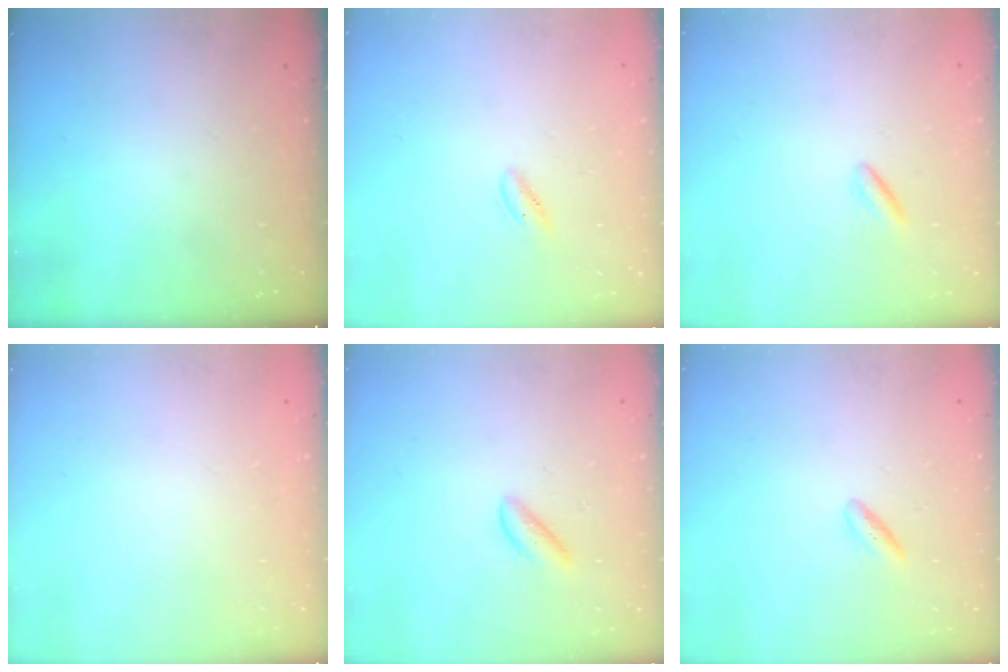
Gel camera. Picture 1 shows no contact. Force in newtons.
{"total": 2.1, "press": 2.0, "slide": 0.7}
{"total": 0.9, "press": 0.7, "slide": 0.6}
{"total": 2.1, "press": 2.1, "slide": 0.1}
{"total": 1.9, "press": 1.9, "slide": 0.4}
{"total": 2.5, "press": 2.2, "slide": 1.1}